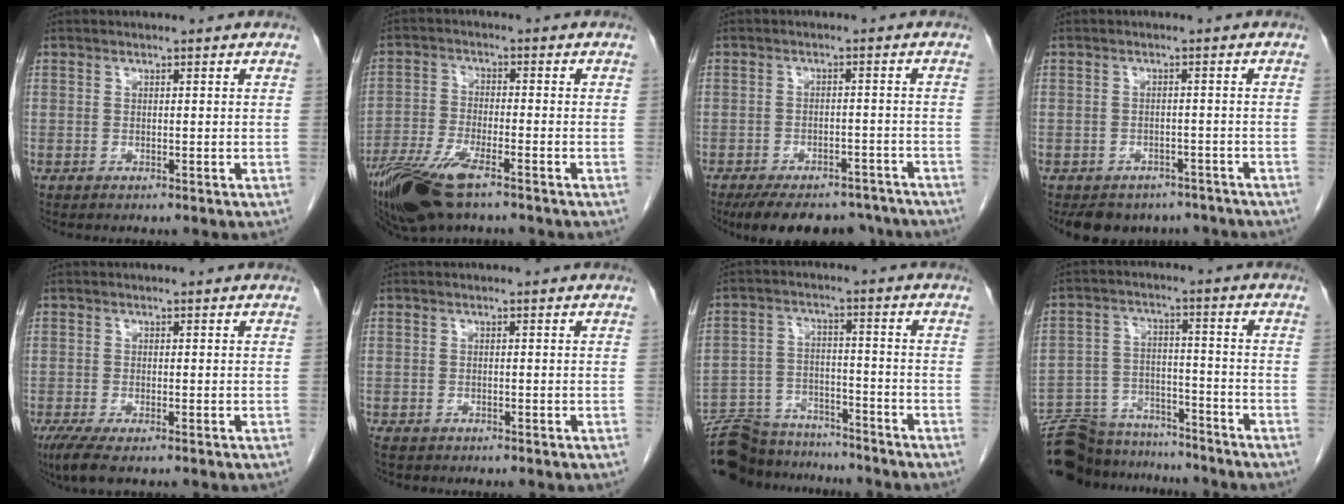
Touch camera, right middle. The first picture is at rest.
{"total": 11.6, "force": [-7.9, 3.1, 7.9], "torque": [-0.154, -0.022, -0.147]}
{"total": 13.7, "force": [-11.5, 5.6, 5.0], "torque": [-0.089, 0.003, -0.148]}
{"total": 8.7, "force": [-7.3, 4.6, 1.5], "torque": [-0.014, 0.003, -0.084]}
{"total": 3.8, "force": [-2.4, 0.7, 2.8], "torque": [-0.058, -0.013, -0.043]}
{"total": 2.3, "force": [-1.9, 0.9, 1.0], "torque": [-0.017, -0.006, -0.025]}
{"total": 16.1, "force": [-14.8, 4.8, 4.5], "torque": [-0.089, 0.008, -0.225]}
{"total": 17.8, "force": [-16.3, 5.2, 4.7], "torque": [-0.100, 0.010, -0.247]}